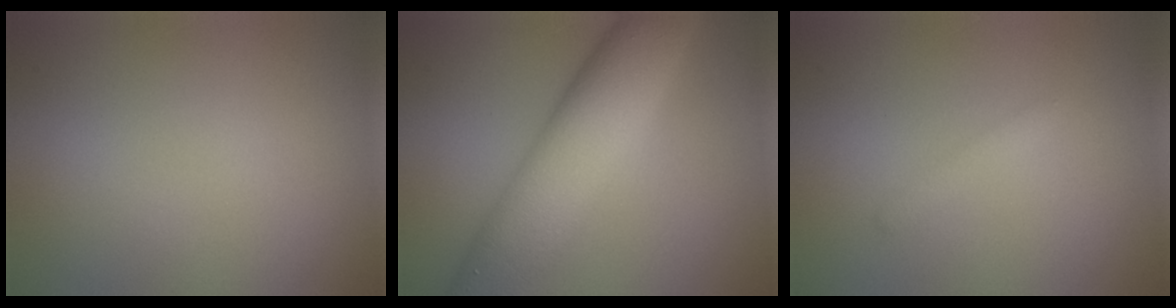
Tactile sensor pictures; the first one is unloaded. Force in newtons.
{"total": 10.7, "press": 10.7, "slide": 0.2}
{"total": 0.9, "press": 0.9, "slide": 0.0}